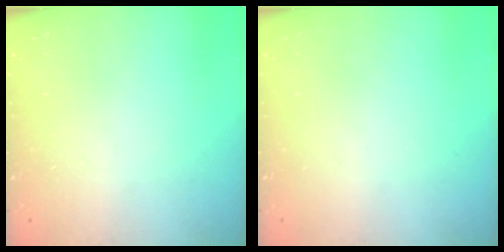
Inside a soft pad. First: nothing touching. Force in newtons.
{"total": 0.0}